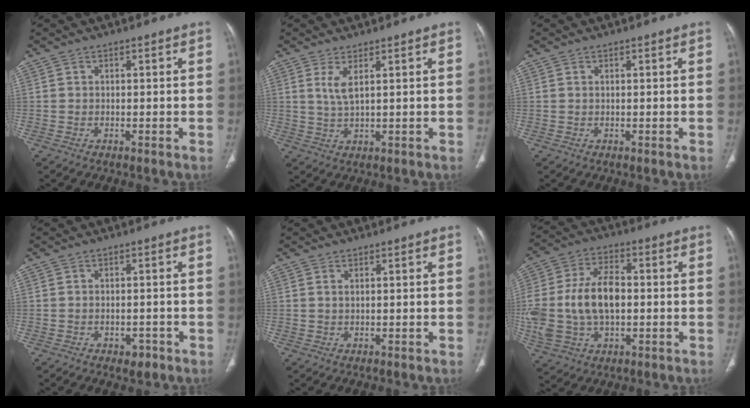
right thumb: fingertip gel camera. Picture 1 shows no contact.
{"total": 3.4, "force": [1.4, 0.7, 3.0], "torque": [-0.069, -0.012, 0.037]}
{"total": 0.0}
{"total": 2.4, "force": [-1.4, 1.4, 1.3], "torque": [-0.009, 0.007, -0.013]}
{"total": 0.7, "force": [0.3, 0.2, 0.6], "torque": [-0.017, 0.004, 0.008]}
{"total": 16.3, "force": [-0.7, 10.1, 12.8], "torque": [-0.267, 0.020, -0.007]}